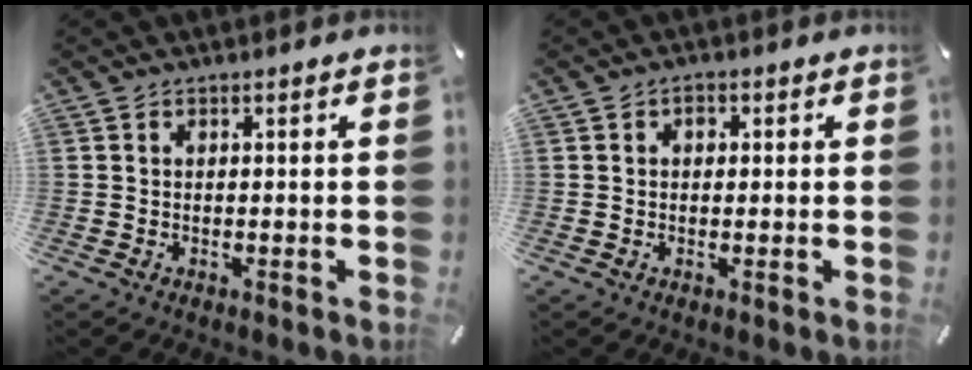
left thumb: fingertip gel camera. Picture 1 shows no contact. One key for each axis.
{"total": 1.6, "fx": 0.2, "fy": 1.3, "fz": 0.9, "tx": -0.011, "ty": 0.005, "tz": 0.001}